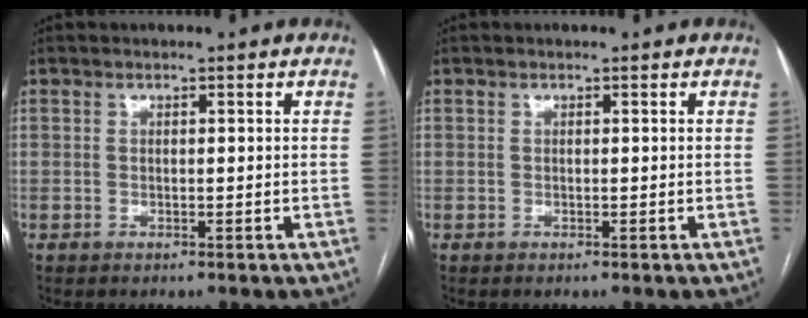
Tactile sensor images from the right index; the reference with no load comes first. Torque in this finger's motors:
{"motor_torque": [0.00, 0.00, 0.00, 0.00]}